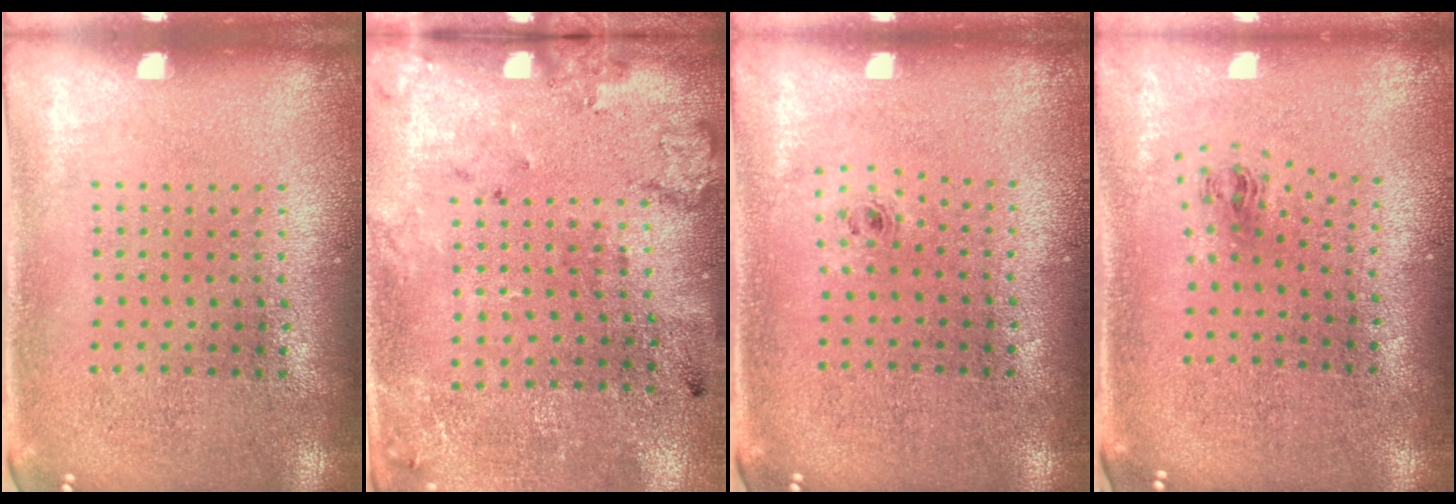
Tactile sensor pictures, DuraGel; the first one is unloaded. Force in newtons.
{"total": 2.3, "press": 1.4, "slide": 1.9}
{"total": 0.5, "press": 0.2, "slide": 0.5}
{"total": 1.1, "press": 0.4, "slide": 1.0}